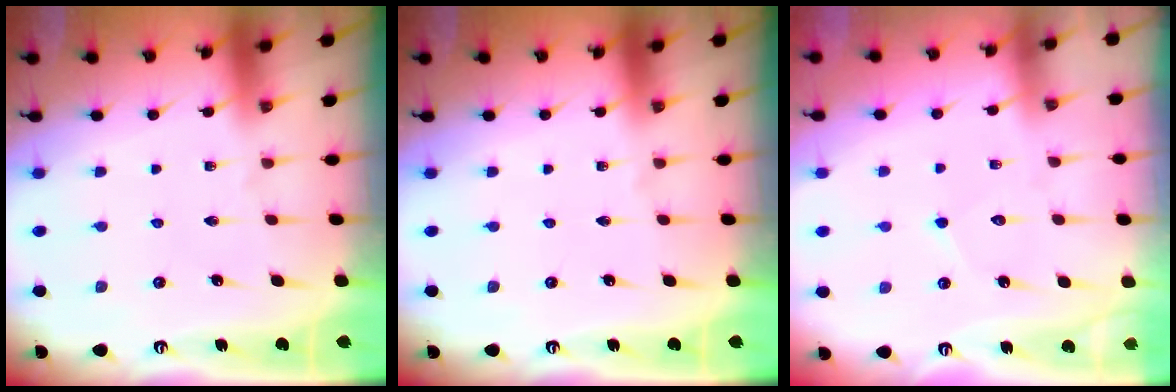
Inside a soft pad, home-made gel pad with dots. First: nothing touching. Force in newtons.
{"total": 0.0}
{"total": 4.8, "press": 4.8, "slide": 0.3}